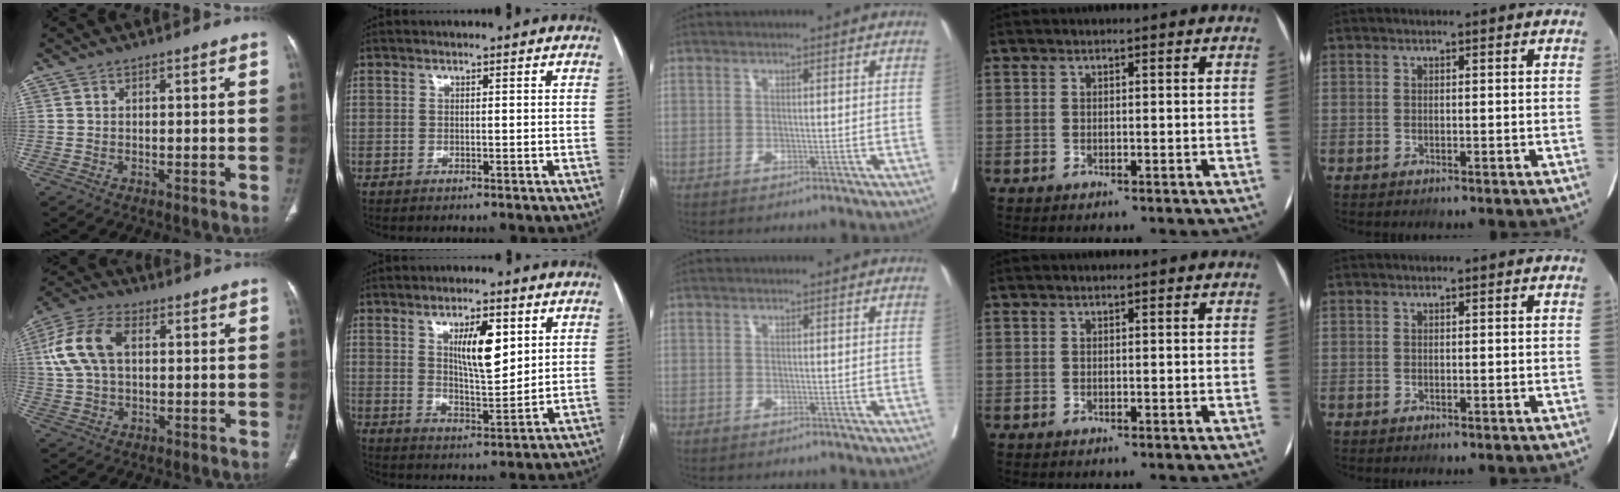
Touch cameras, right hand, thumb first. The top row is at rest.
{"thumb": {"total": 10.9, "force": [2.3, 6.5, 8.5], "torque": [-0.182, 0.024, 0.041]}, "index": {"total": 8.6, "force": [3.3, 2.5, 7.5], "torque": [-0.126, -0.001, 0.060]}}